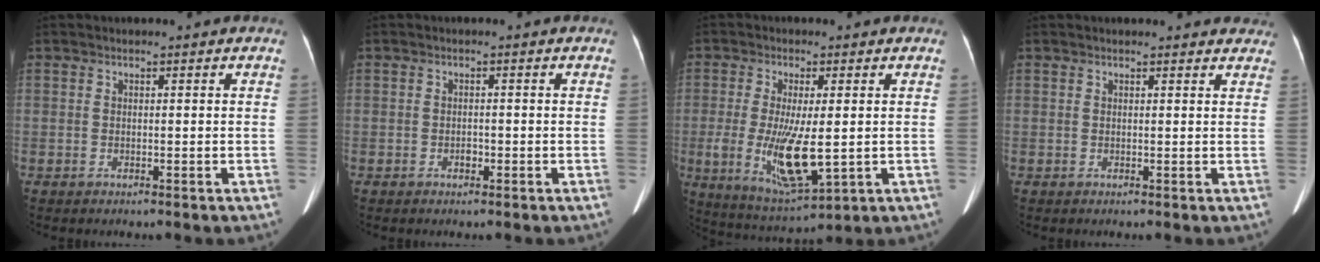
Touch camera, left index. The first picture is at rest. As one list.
[{"total": 0.9, "force": [-0.5, 0.5, 0.5], "torque": [-0.008, 0.001, -0.006]}, {"total": 10.5, "force": [-1.3, 2.7, 10.0], "torque": [-0.195, -0.028, -0.008]}, {"total": 7.9, "force": [7.4, 1.9, 1.9], "torque": [-0.003, 0.008, 0.063]}]